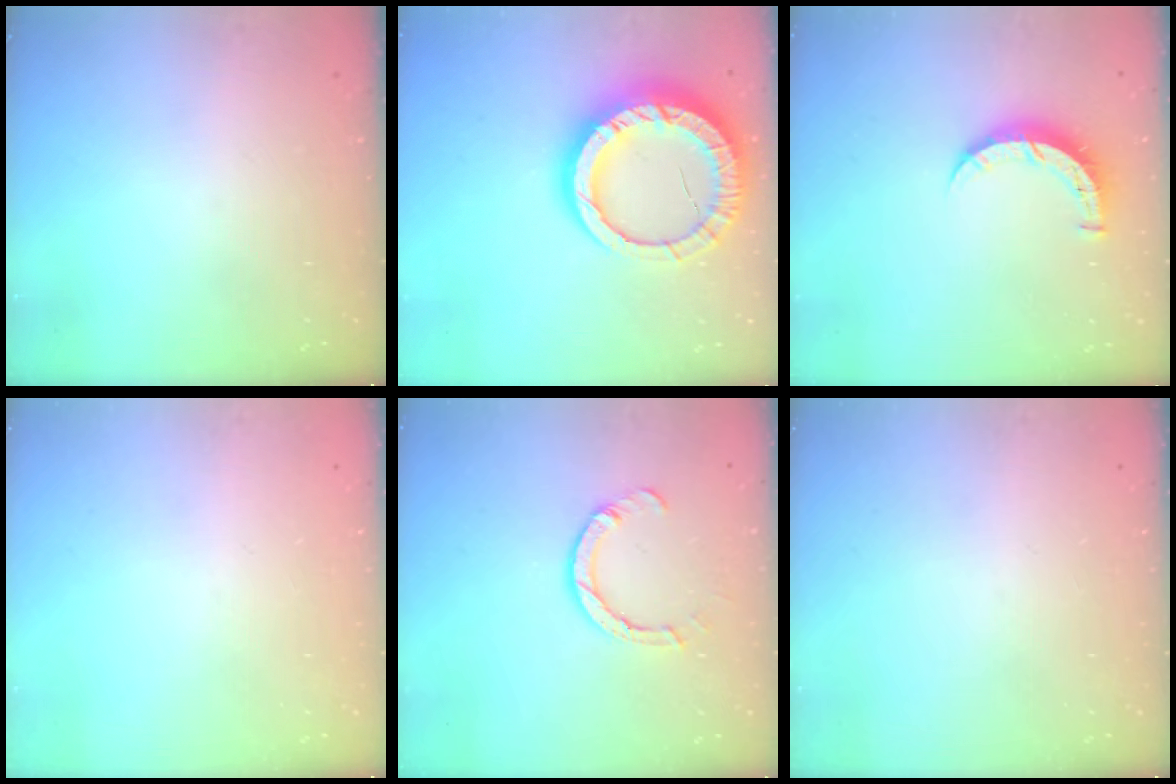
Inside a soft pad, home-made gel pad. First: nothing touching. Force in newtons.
{"total": 19.3, "press": 19.2, "slide": 1.7}
{"total": 6.7, "press": 6.7, "slide": 0.6}
{"total": 0.0}
{"total": 4.2, "press": 4.2, "slide": 0.1}
{"total": 0.0}